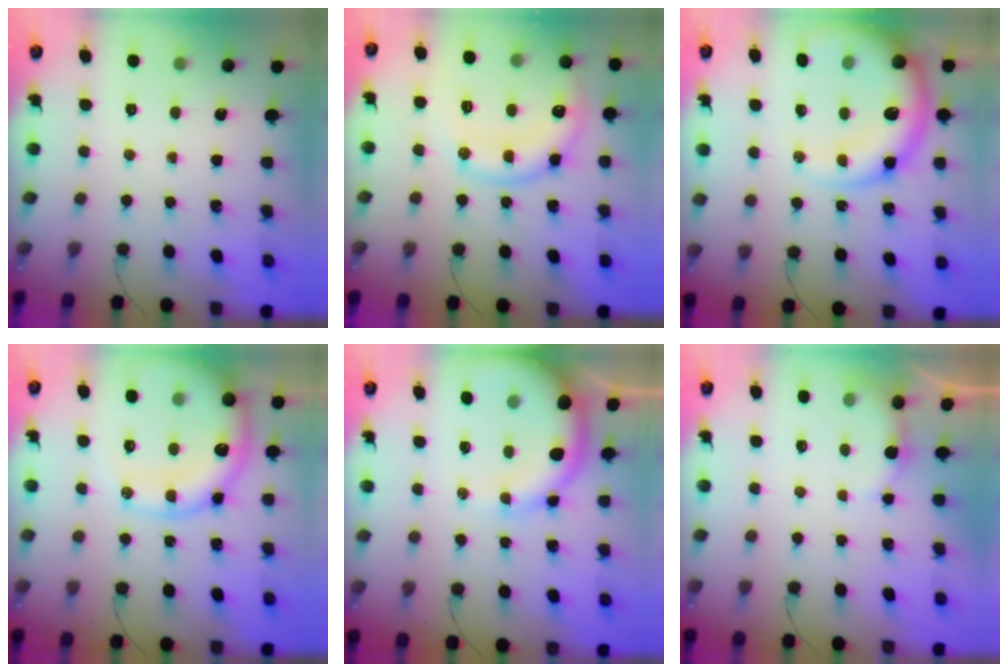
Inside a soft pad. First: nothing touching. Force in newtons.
{"total": 15.6, "press": 15.6, "slide": 1.5}
{"total": 16.0, "press": 15.6, "slide": 3.6}
{"total": 18.5, "press": 18.1, "slide": 3.8}
{"total": 12.0, "press": 11.8, "slide": 2.4}
{"total": 2.7, "press": 2.6, "slide": 0.6}